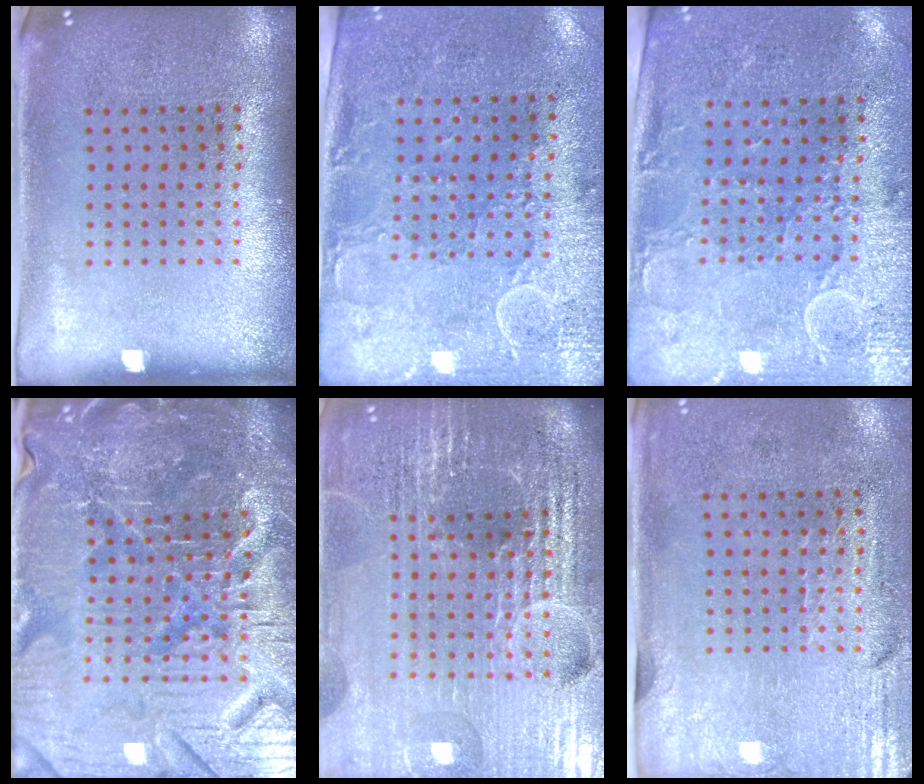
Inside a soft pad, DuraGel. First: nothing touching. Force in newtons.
{"total": 2.9, "press": 2.3, "slide": 1.7}
{"total": 2.9, "press": 2.5, "slide": 1.5}
{"total": 6.1, "press": 5.6, "slide": 2.3}
{"total": 6.7, "press": 5.8, "slide": 3.3}
{"total": 3.0, "press": 2.5, "slide": 1.6}